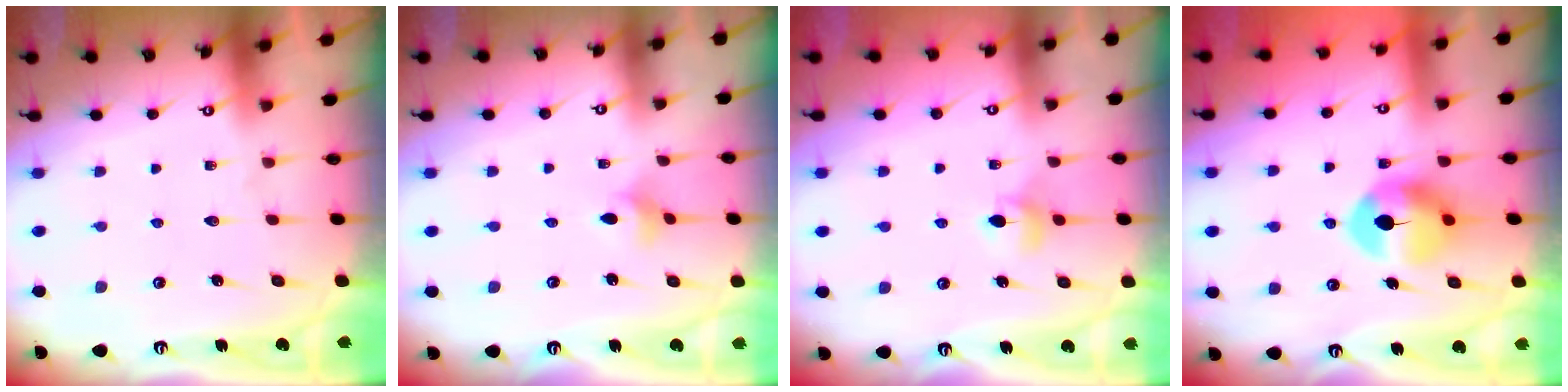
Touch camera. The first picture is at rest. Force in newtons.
{"total": 3.4, "press": 3.4, "slide": 0.7}
{"total": 5.0, "press": 4.9, "slide": 0.5}
{"total": 9.7, "press": 9.7, "slide": 0.5}